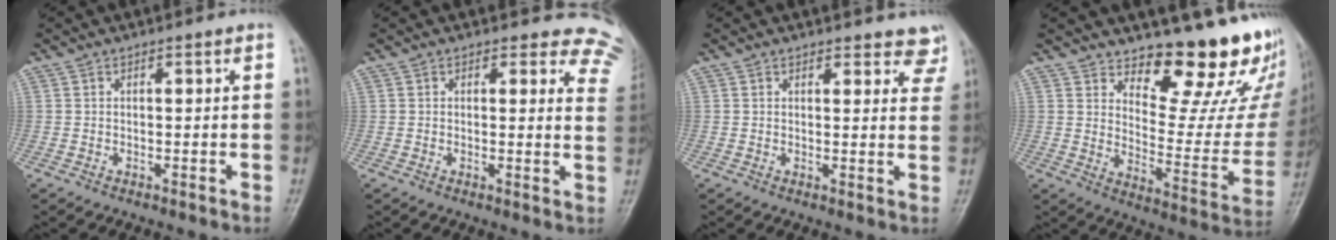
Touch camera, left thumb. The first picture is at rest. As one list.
[{"total": 10.2, "force": [9.3, 4.1, 0.5], "torque": [0.059, -0.059, 0.056]}, {"total": 6.1, "force": [5.6, 2.4, 0.8], "torque": [0.037, -0.027, 0.041]}, {"total": 17.9, "force": [15.2, 5.6, 7.7], "torque": [-0.041, -0.155, 0.193]}]